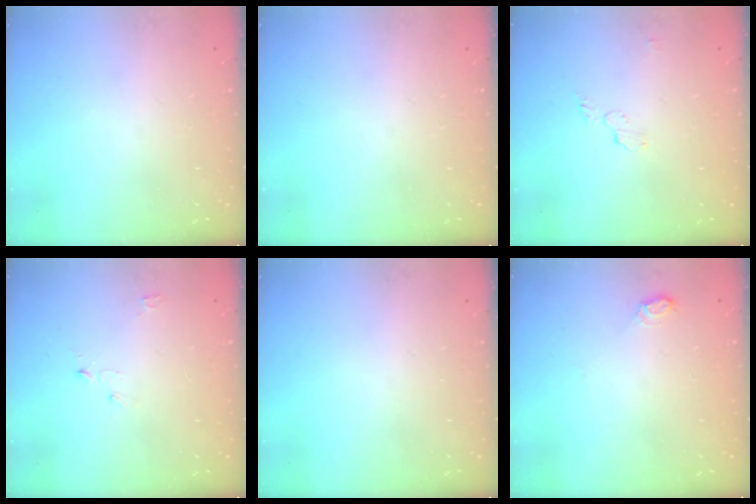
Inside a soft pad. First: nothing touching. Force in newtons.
{"total": 0.0}
{"total": 3.9, "press": 3.9, "slide": 0.4}
{"total": 2.7, "press": 2.6, "slide": 0.3}
{"total": 0.0}
{"total": 4.9, "press": 4.8, "slide": 0.6}